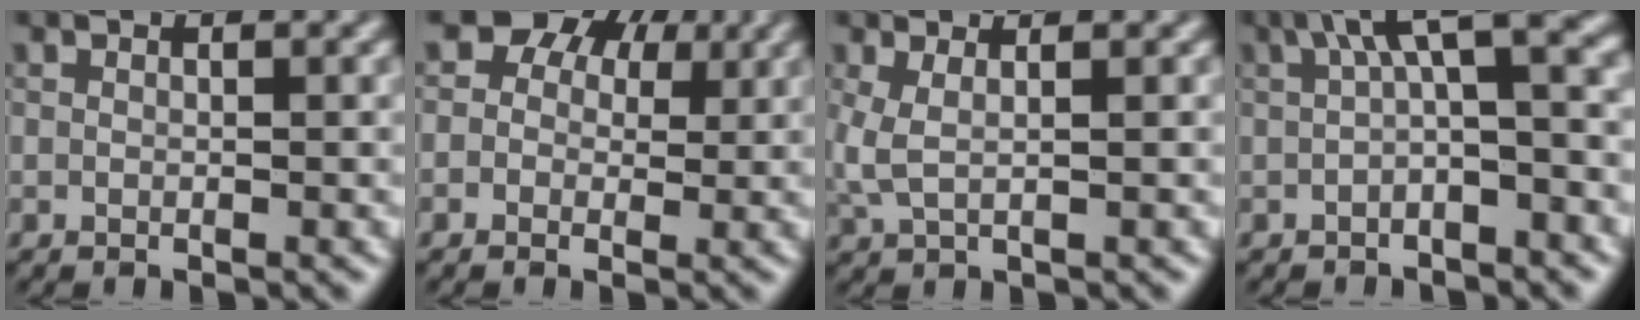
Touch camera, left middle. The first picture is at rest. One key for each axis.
{"total": 5.8, "fx": 2.0, "fy": 4.8, "fz": 2.6, "tx": -0.012, "ty": 0.019, "tz": -0.006}
{"total": 2.1, "fx": 0.5, "fy": 0.6, "fz": 1.9, "tx": -0.042, "ty": 0.003, "tz": 0.009}
{"total": 5.8, "fx": 0.8, "fy": 1.7, "fz": 5.5, "tx": -0.078, "ty": 0.026, "tz": -0.001}